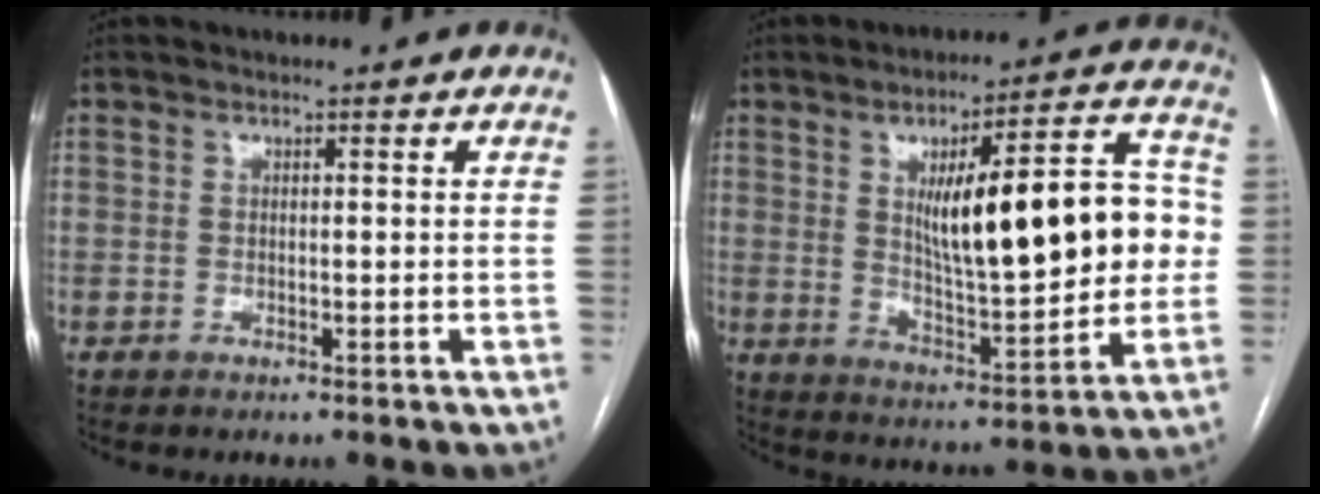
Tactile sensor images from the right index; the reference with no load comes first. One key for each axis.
{"total": 19.9, "fx": 2.3, "fy": 4.9, "fz": 19.1, "tx": -0.279, "ty": 0.024, "tz": 0.044}